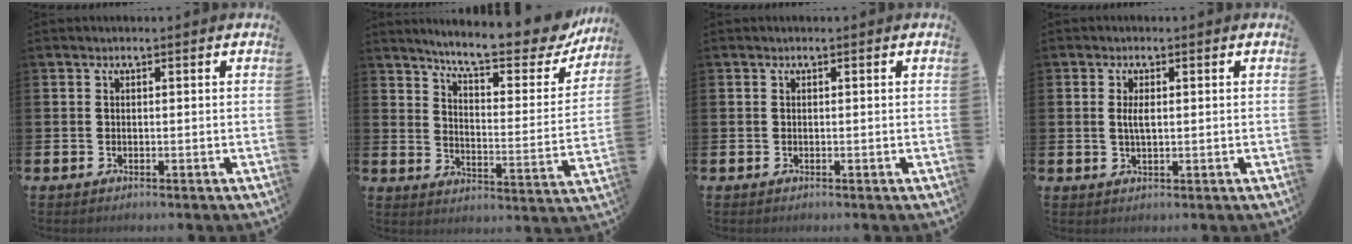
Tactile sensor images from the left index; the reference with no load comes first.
{"total": 8.9, "force": [7.9, 1.5, 3.6], "torque": [-0.083, -0.058, 0.130]}
{"total": 0.0}
{"total": 2.3, "force": [0.4, 0.9, 2.0], "torque": [-0.040, 0.004, 0.004]}